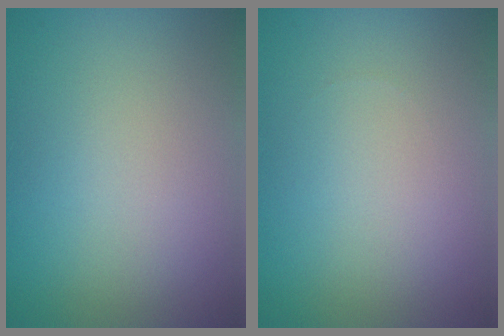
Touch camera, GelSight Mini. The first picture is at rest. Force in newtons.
{"total": 0.0}